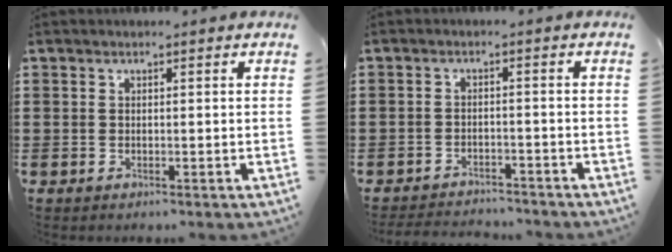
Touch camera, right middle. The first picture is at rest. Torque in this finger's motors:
{"motor_torque": [0.32, 0.08, 0.01, 0.01]}